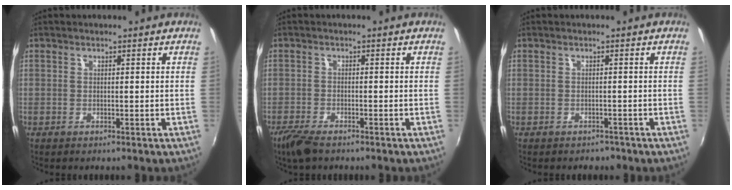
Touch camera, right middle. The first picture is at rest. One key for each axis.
{"total": 5.2, "fx": -3.9, "fy": 1.5, "fz": 3.0, "tx": -0.082, "ty": -0.017, "tz": -0.077}
{"total": 2.4, "fx": -1.9, "fy": 1.3, "fz": 0.4, "tx": -0.012, "ty": -0.008, "tz": -0.024}